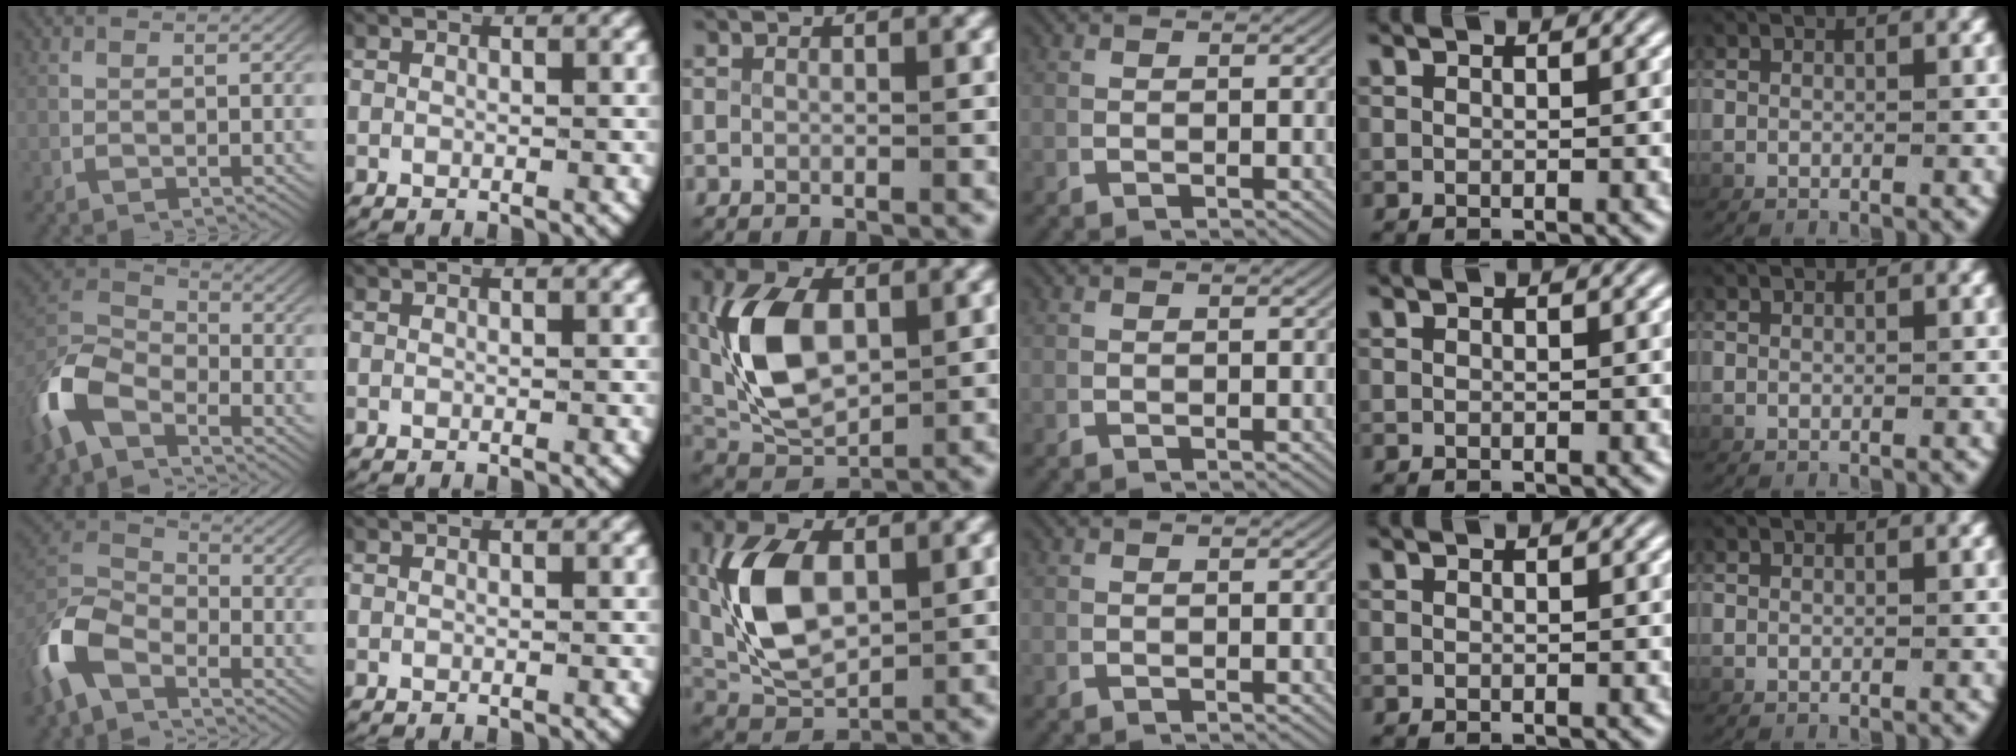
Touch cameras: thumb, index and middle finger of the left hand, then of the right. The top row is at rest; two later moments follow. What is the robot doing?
{"motion": "lift_and_place", "object": "fork"}